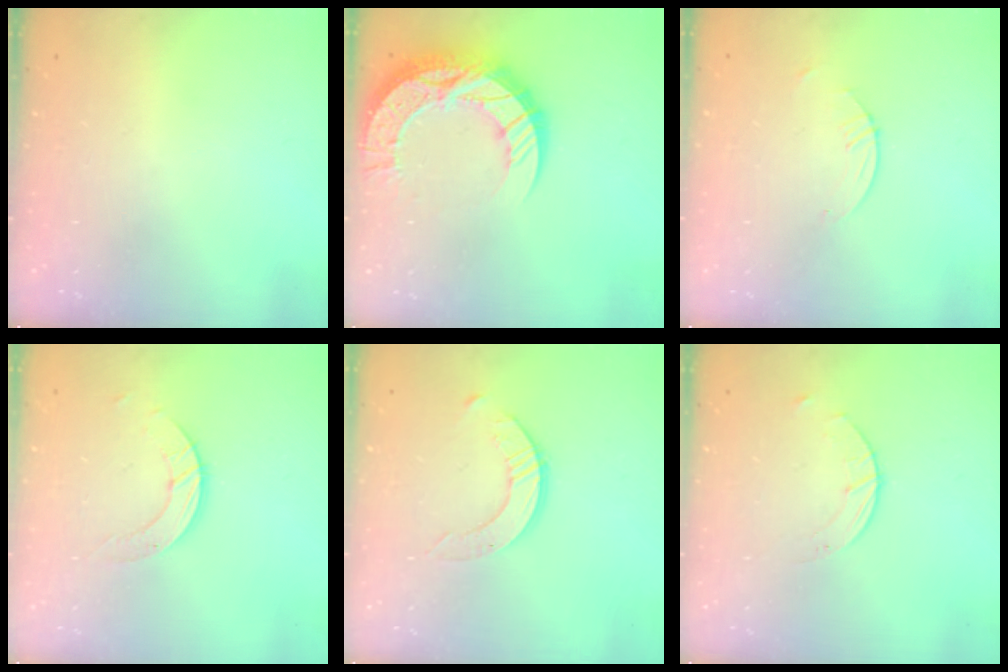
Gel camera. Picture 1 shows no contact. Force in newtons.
{"total": 18.2, "press": 18.2, "slide": 1.4}
{"total": 0.8, "press": 0.8, "slide": 0.2}
{"total": 5.1, "press": 5.1, "slide": 0.2}
{"total": 2.5, "press": 2.5, "slide": 0.3}
{"total": 2.0, "press": 2.0, "slide": 0.3}